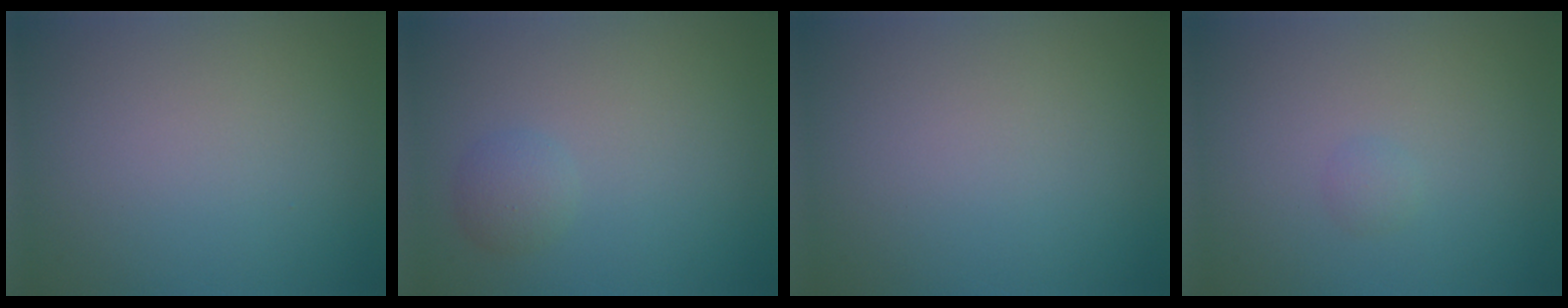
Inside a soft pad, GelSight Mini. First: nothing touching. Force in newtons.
{"total": 1.4, "press": 1.4, "slide": 0.1}
{"total": 0.0}
{"total": 0.7, "press": 0.7, "slide": 0.0}